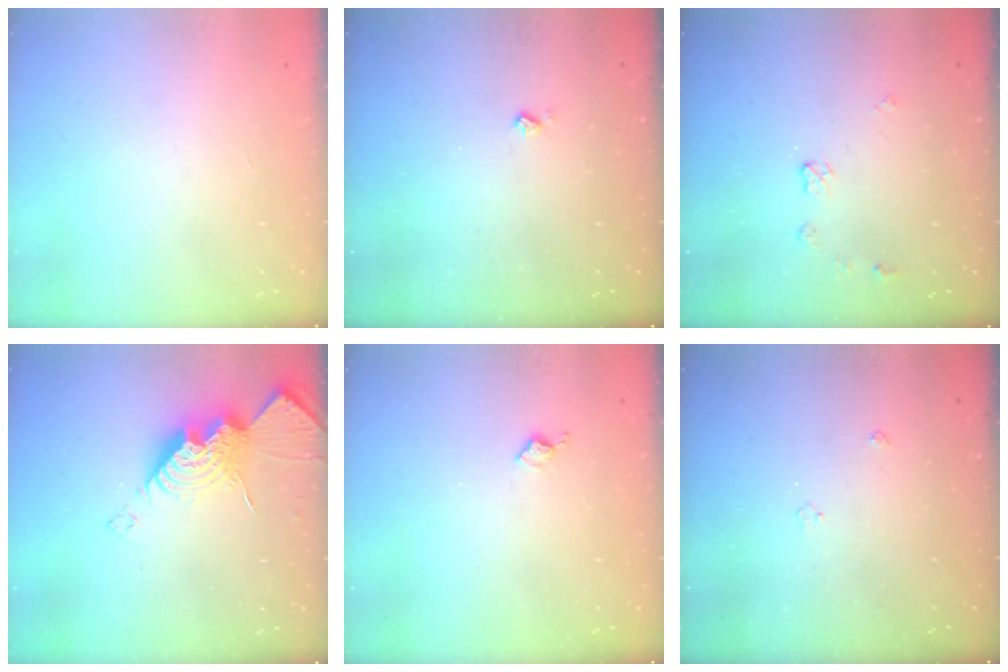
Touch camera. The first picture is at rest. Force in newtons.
{"total": 2.2, "press": 2.2, "slide": 0.4}
{"total": 5.3, "press": 5.3, "slide": 0.1}
{"total": 14.5, "press": 14.4, "slide": 1.2}
{"total": 4.8, "press": 4.8, "slide": 0.6}
{"total": 3.0, "press": 2.9, "slide": 0.5}